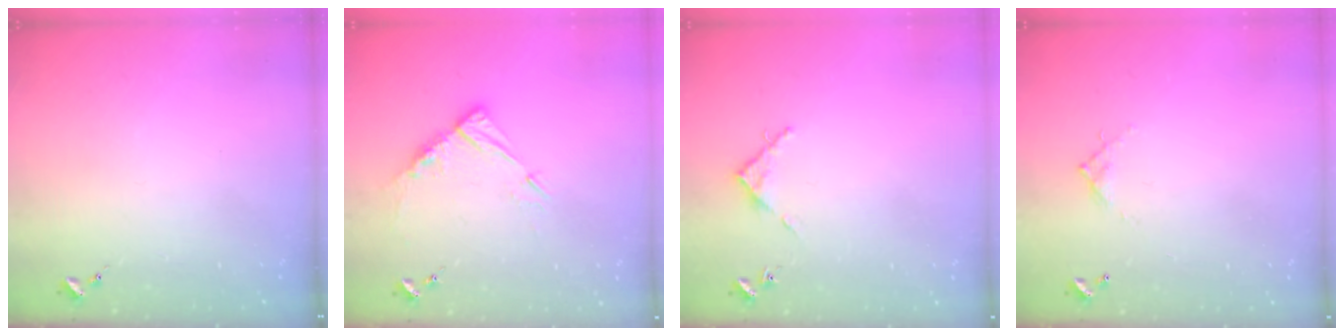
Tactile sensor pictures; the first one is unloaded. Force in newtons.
{"total": 10.2, "press": 10.1, "slide": 0.9}
{"total": 3.6, "press": 3.6, "slide": 0.3}
{"total": 4.2, "press": 4.2, "slide": 0.2}